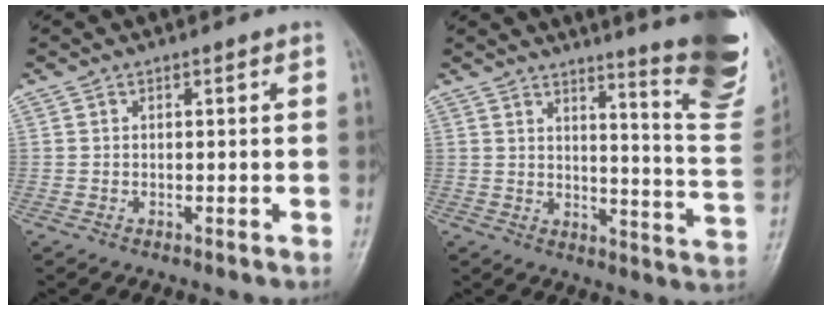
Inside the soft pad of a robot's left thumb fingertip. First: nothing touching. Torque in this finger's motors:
{"motor_torque": [3.61, 1.43, 1.24, -1.53, 0.28]}